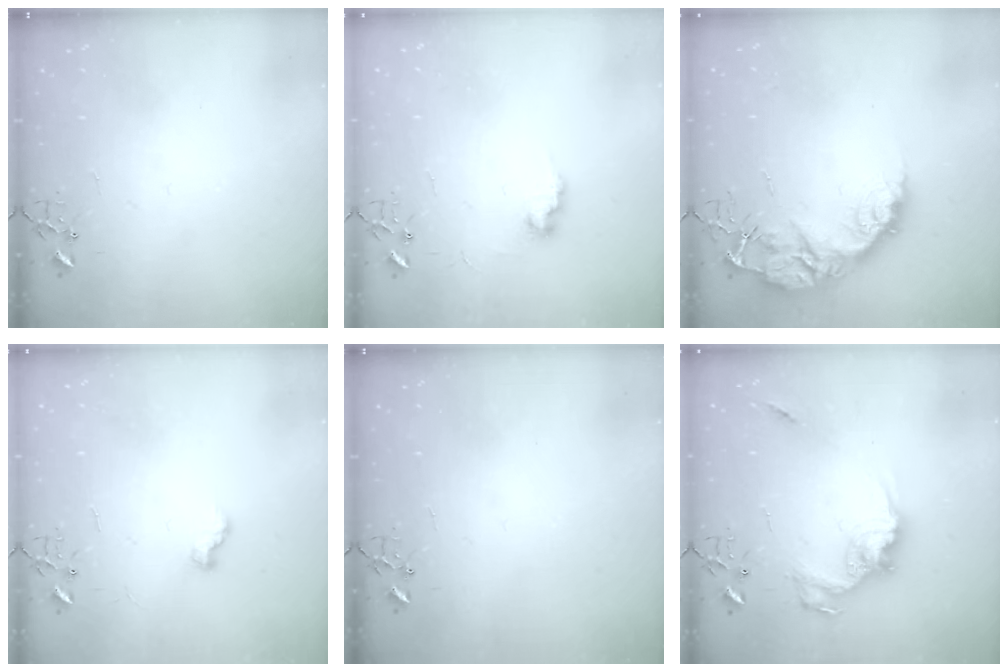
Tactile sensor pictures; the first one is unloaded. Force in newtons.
{"total": 7.5, "press": 7.4, "slide": 0.3}
{"total": 16.1, "press": 16.0, "slide": 1.5}
{"total": 6.4, "press": 6.3, "slide": 0.6}
{"total": 0.0}
{"total": 14.8, "press": 14.8, "slide": 0.8}